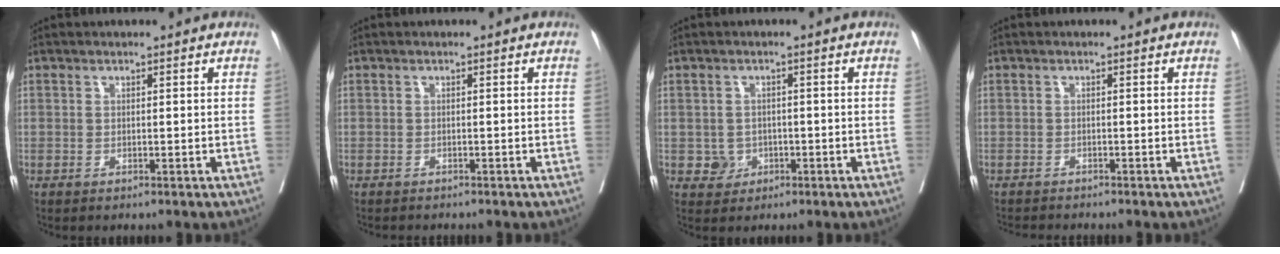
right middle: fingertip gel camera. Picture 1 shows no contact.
{"total": 2.0, "force": [-1.9, 0.4, 0.6], "torque": [-0.015, -0.005, -0.025]}
{"total": 2.6, "force": [-0.8, 2.4, 0.6], "torque": [-0.001, 0.007, -0.008]}
{"total": 3.3, "force": [-3.2, 0.0, 0.9], "torque": [-0.011, -0.011, -0.049]}